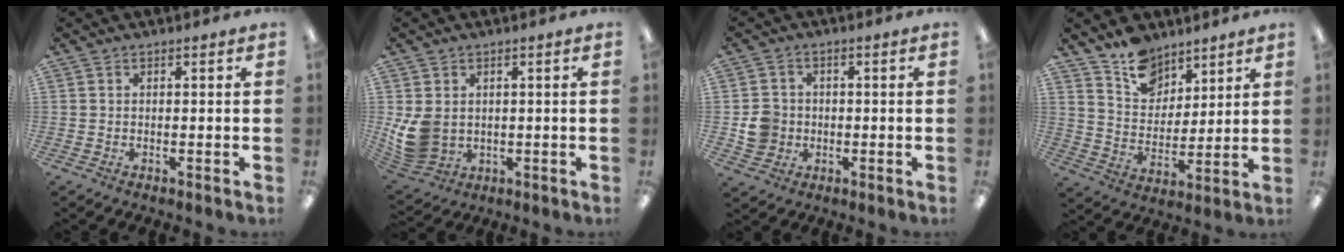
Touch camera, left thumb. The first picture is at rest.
{"total": 8.5, "force": [0.9, 6.9, 4.8], "torque": [-0.113, 0.001, 0.022]}
{"total": 6.0, "force": [-0.8, 5.7, 1.8], "torque": [-0.028, 0.011, -0.014]}
{"total": 11.7, "force": [9.0, 7.0, 2.7], "torque": [-0.053, -0.056, 0.174]}